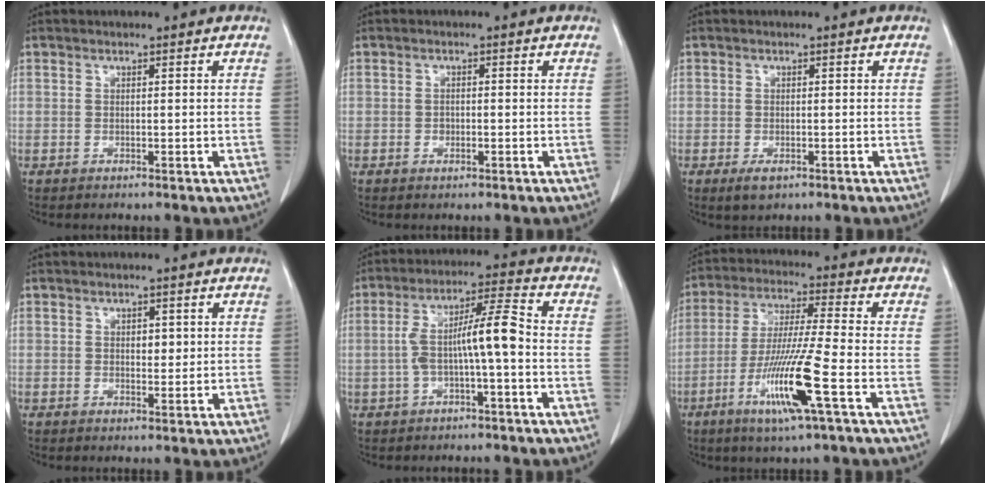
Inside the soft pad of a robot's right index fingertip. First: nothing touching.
{"total": 1.1, "force": [-0.4, 0.7, 0.8], "torque": [-0.016, 0.000, -0.005]}
{"total": 2.0, "force": [-1.0, 1.2, 1.3], "torque": [-0.022, -0.002, -0.011]}
{"total": 1.8, "force": [0.4, 1.2, 1.3], "torque": [-0.015, -0.001, 0.006]}
{"total": 8.3, "force": [-1.2, 0.9, 8.2], "torque": [-0.154, 0.031, -0.022]}
{"total": 12.6, "force": [-5.1, -0.6, 11.5], "torque": [-0.231, -0.023, -0.099]}